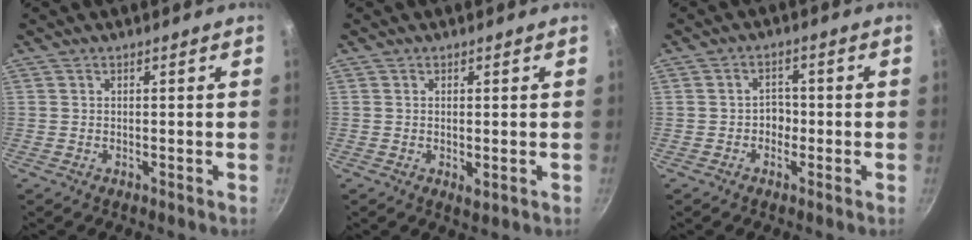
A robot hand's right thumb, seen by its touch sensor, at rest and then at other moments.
{"total": 1.8, "force": [-0.2, 0.7, 1.6], "torque": [-0.029, -0.006, -0.004]}
{"total": 3.0, "force": [-1.0, 2.4, 1.4], "torque": [0.004, 0.014, -0.018]}